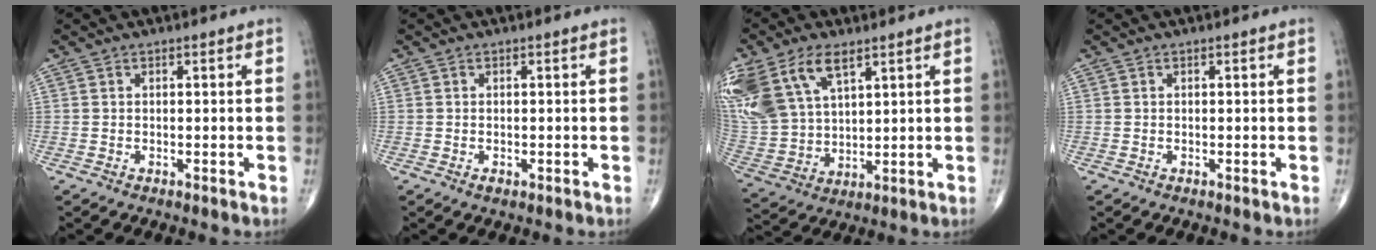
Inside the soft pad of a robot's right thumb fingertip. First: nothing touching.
{"total": 0.9, "force": [-0.3, 0.5, 0.6], "torque": [-0.009, -0.002, -0.004]}
{"total": 19.5, "force": [9.8, 11.0, 12.7], "torque": [-0.294, -0.005, 0.201]}
{"total": 0.0}